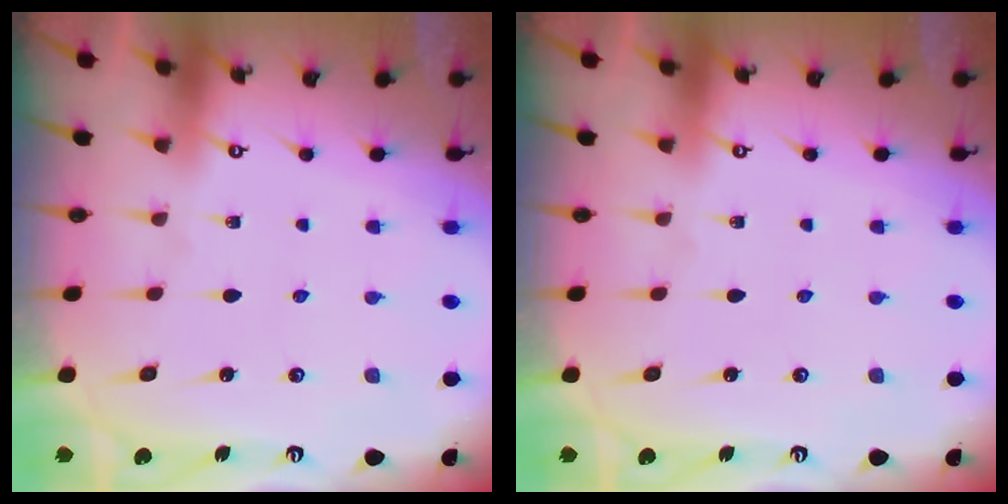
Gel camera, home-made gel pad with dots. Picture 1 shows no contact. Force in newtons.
{"total": 0.0}